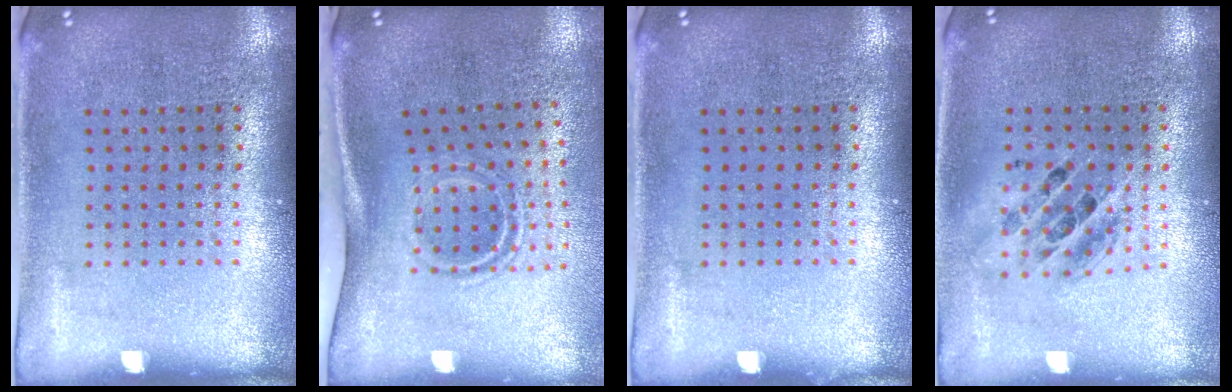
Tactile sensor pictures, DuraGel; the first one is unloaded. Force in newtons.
{"total": 1.9, "press": 1.1, "slide": 1.5}
{"total": 0.0}
{"total": 1.5, "press": 1.2, "slide": 0.8}